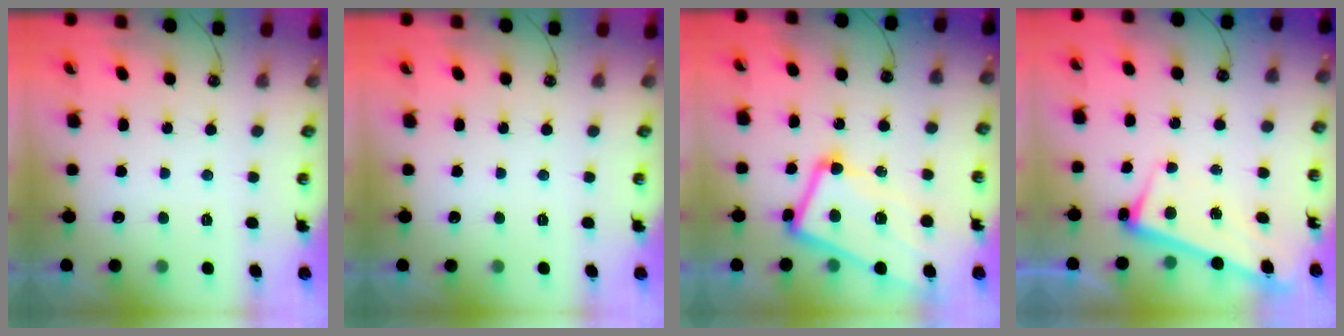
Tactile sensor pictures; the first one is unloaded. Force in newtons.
{"total": 0.0}
{"total": 10.1, "press": 10.0, "slide": 1.5}
{"total": 2.4, "press": 2.3, "slide": 0.7}